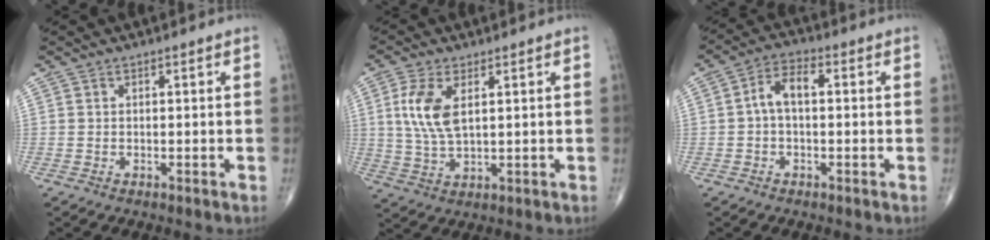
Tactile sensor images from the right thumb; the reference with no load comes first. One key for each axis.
{"total": 8.2, "fx": 2.2, "fy": 3.8, "fz": 6.9, "tx": -0.149, "ty": -0.005, "tz": 0.049}
{"total": 5.6, "fx": 0.1, "fy": 3.0, "fz": 4.7, "tx": -0.084, "ty": 0.024, "tz": -0.006}